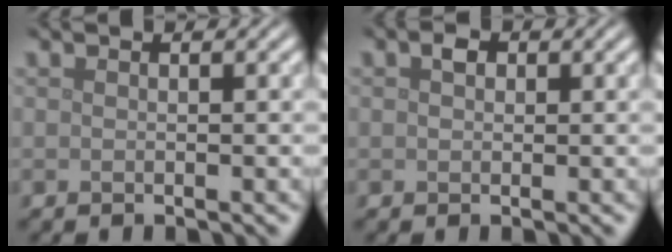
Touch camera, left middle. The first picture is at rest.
{"total": 1.1, "force": [0.3, 0.9, 0.6], "torque": [-0.010, 0.002, 0.001]}